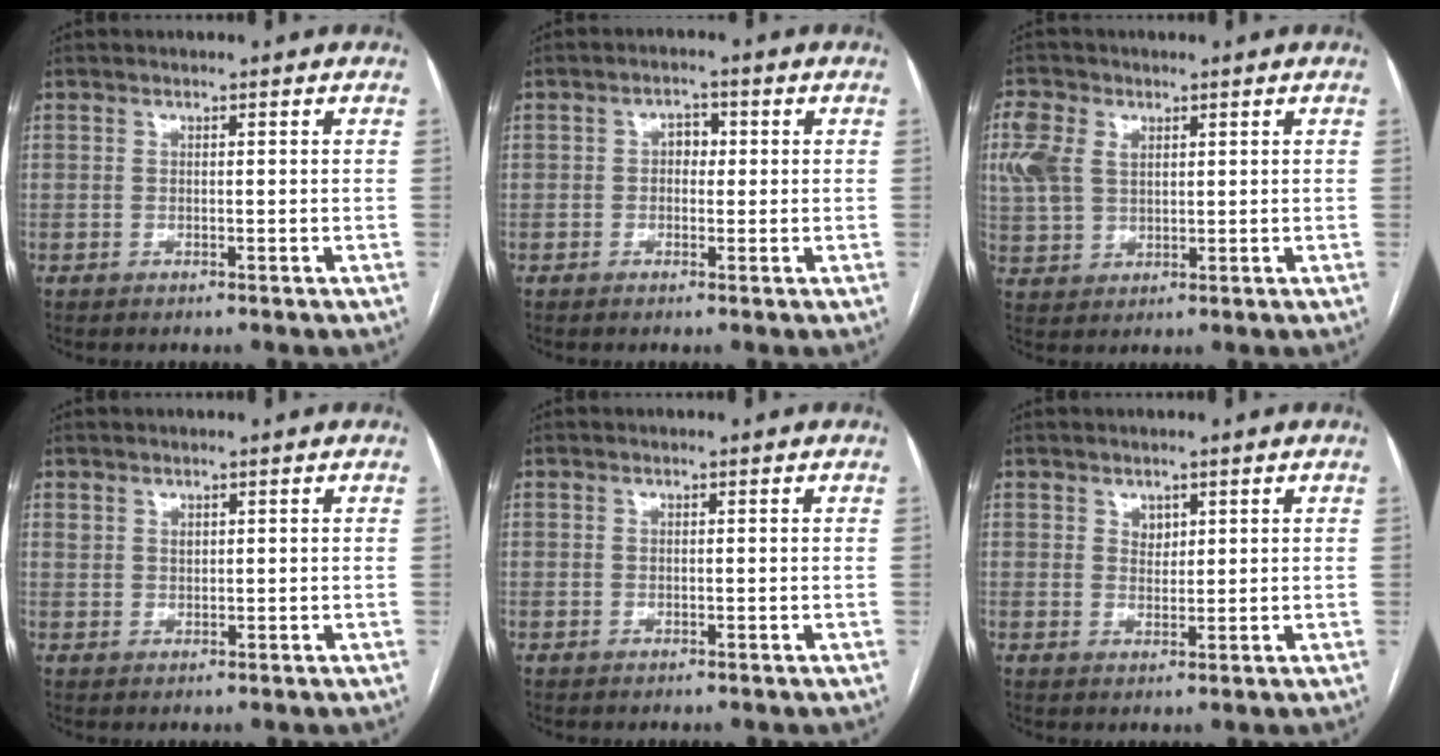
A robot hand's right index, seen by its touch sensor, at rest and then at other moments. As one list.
[{"total": 2.4, "force": [0.6, 1.7, 1.5], "torque": [-0.025, 0.011, 0.007]}, {"total": 7.4, "force": [2.9, 5.1, 4.5], "torque": [-0.129, 0.020, 0.060]}, {"total": 1.5, "force": [1.2, 0.8, 0.2], "torque": [-0.008, 0.005, 0.023]}, {"total": 0.0}, {"total": 2.0, "force": [1.1, 1.4, 0.9], "torque": [-0.014, 0.000, 0.023]}]